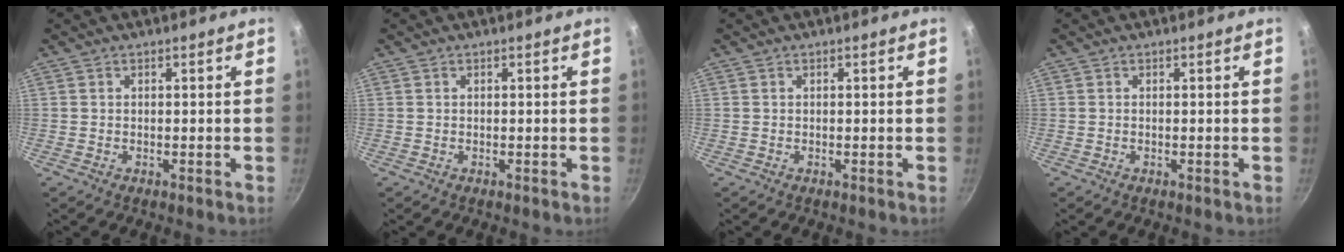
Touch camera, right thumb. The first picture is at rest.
{"total": 0.0}
{"total": 0.0}
{"total": 0.0}